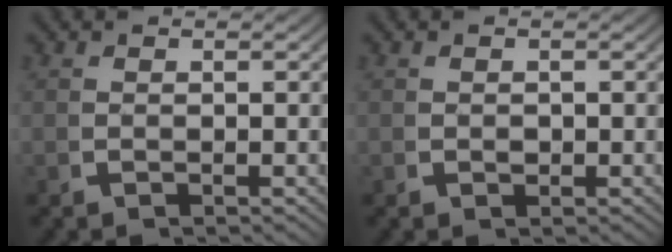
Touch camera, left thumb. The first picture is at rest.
{"total": 0.6, "force": [0.0, 0.6, 0.3], "torque": [-0.008, -0.003, 0.002]}